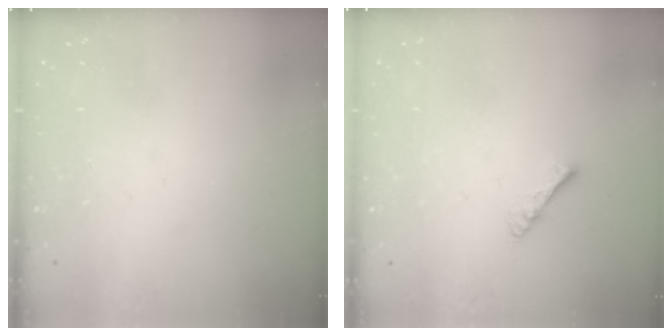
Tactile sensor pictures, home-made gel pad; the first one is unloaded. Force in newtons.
{"total": 4.0, "press": 3.9, "slide": 0.6}